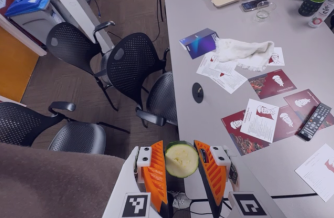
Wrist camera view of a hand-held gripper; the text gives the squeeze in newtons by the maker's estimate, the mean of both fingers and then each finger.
{"total": 9.2, "left": 9.0, "right": 9.5}